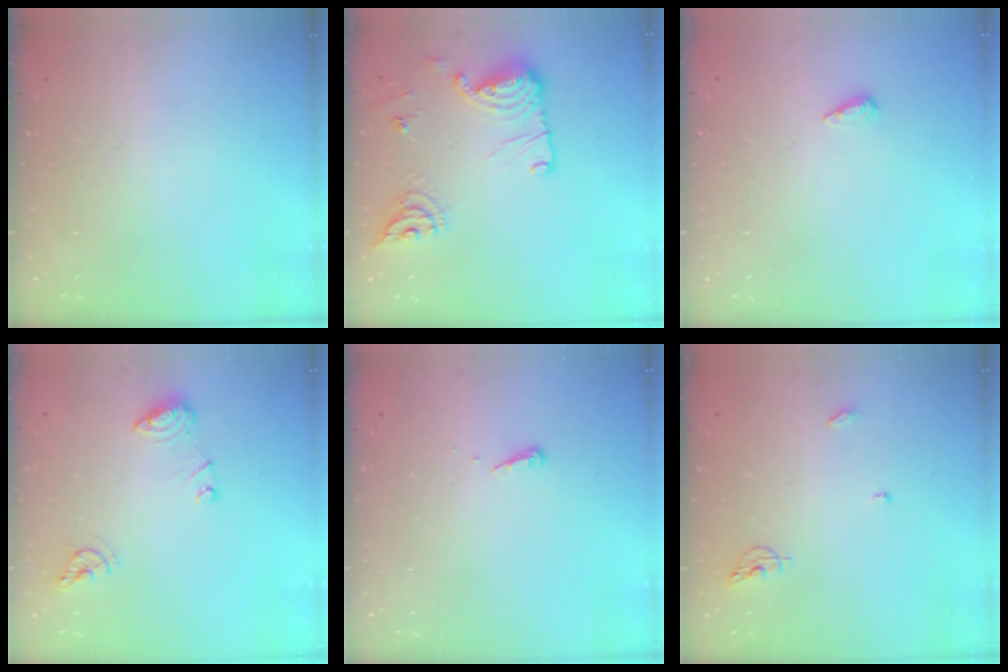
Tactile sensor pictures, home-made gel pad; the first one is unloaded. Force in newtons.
{"total": 14.5, "press": 14.5, "slide": 0.4}
{"total": 3.4, "press": 3.3, "slide": 0.5}
{"total": 8.9, "press": 8.9, "slide": 1.0}
{"total": 3.9, "press": 3.9, "slide": 0.5}
{"total": 5.9, "press": 5.9, "slide": 0.2}